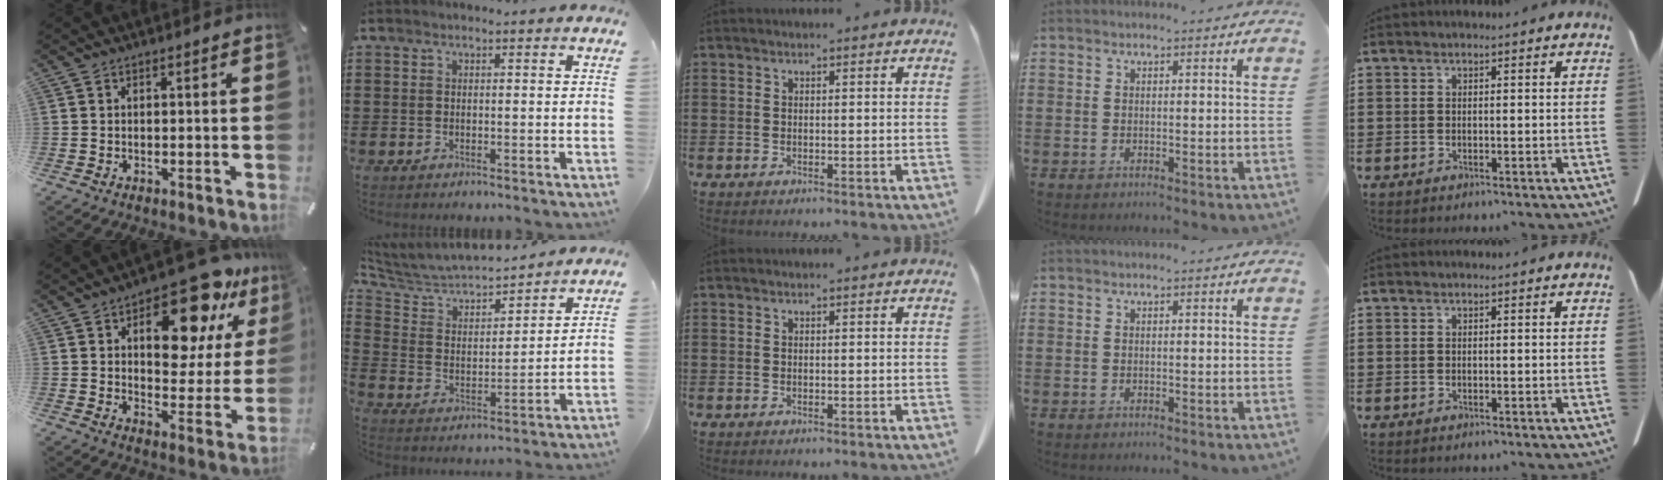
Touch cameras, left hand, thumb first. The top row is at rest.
{"thumb": {"total": 17.9, "force": [10.6, 8.6, 11.6], "torque": [-0.148, -0.059, 0.172]}, "index": {"total": 5.2, "force": [4.9, 1.1, 1.0], "torque": [-0.050, -0.038, 0.078]}}